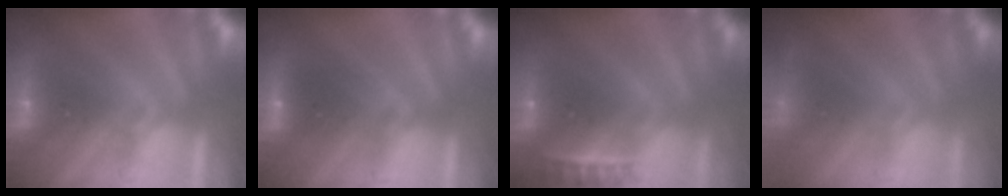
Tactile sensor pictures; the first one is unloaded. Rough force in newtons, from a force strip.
{"total": 2.8}
{"total": 2.3}
{"total": 7.7}